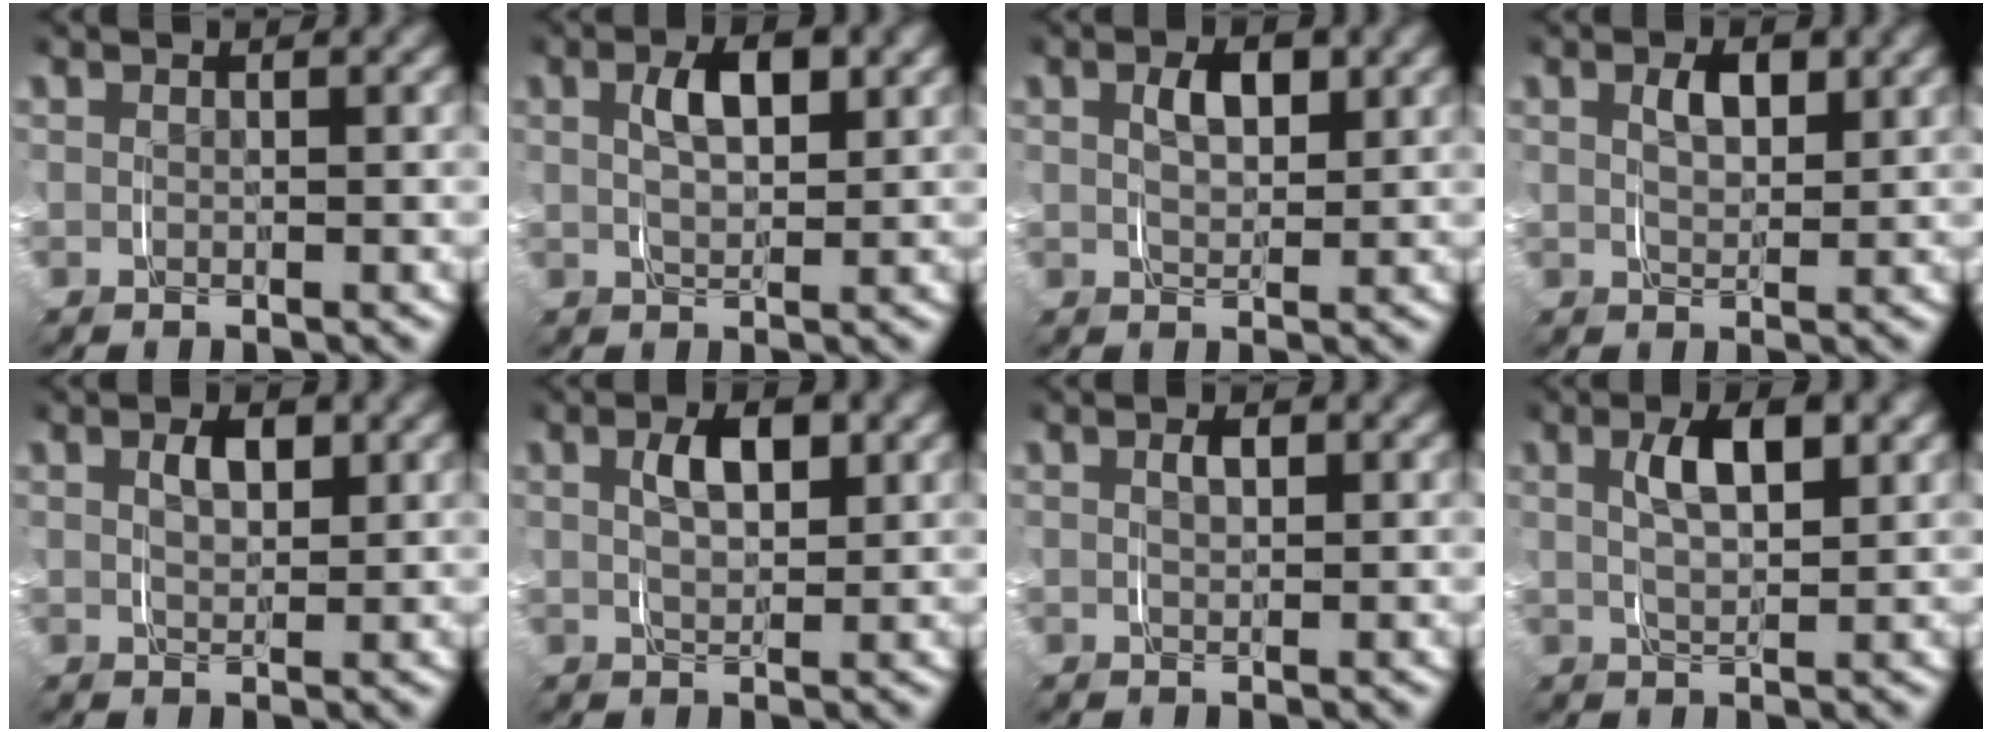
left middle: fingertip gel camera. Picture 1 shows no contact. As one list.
[{"total": 3.4, "force": [0.6, 1.6, 2.9], "torque": [-0.053, -0.008, 0.014]}, {"total": 2.5, "force": [0.5, 1.4, 2.0], "torque": [-0.036, -0.009, 0.012]}, {"total": 2.2, "force": [0.5, 1.2, 1.8], "torque": [-0.031, -0.010, 0.013]}, {"total": 1.9, "force": [0.4, 1.0, 1.5], "torque": [-0.026, -0.008, 0.011]}, {"total": 3.0, "force": [0.6, 1.5, 2.6], "torque": [-0.047, -0.008, 0.013]}, {"total": 1.1, "force": [0.1, 0.6, 0.9], "torque": [-0.016, -0.003, 0.003]}, {"total": 3.7, "force": [0.7, 1.6, 3.3], "torque": [-0.064, -0.005, 0.016]}]